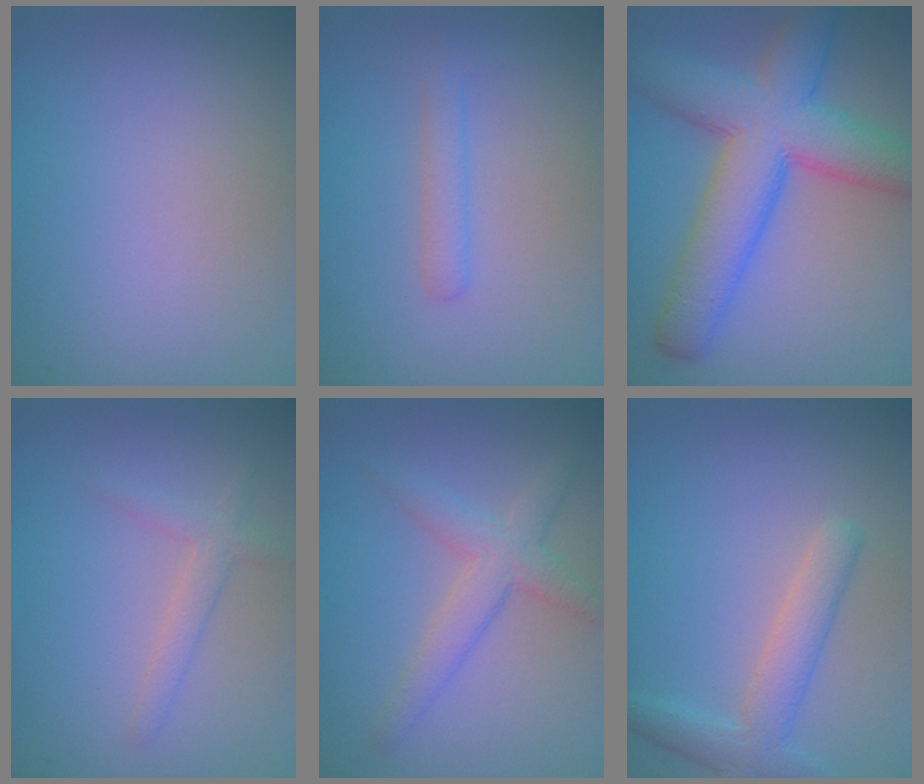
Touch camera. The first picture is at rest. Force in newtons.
{"total": 1.7, "press": 1.7, "slide": 0.1}
{"total": 9.9, "press": 9.9, "slide": 0.4}
{"total": 1.9, "press": 1.9, "slide": 0.1}
{"total": 3.6, "press": 3.6, "slide": 0.3}
{"total": 3.6, "press": 3.6, "slide": 0.2}